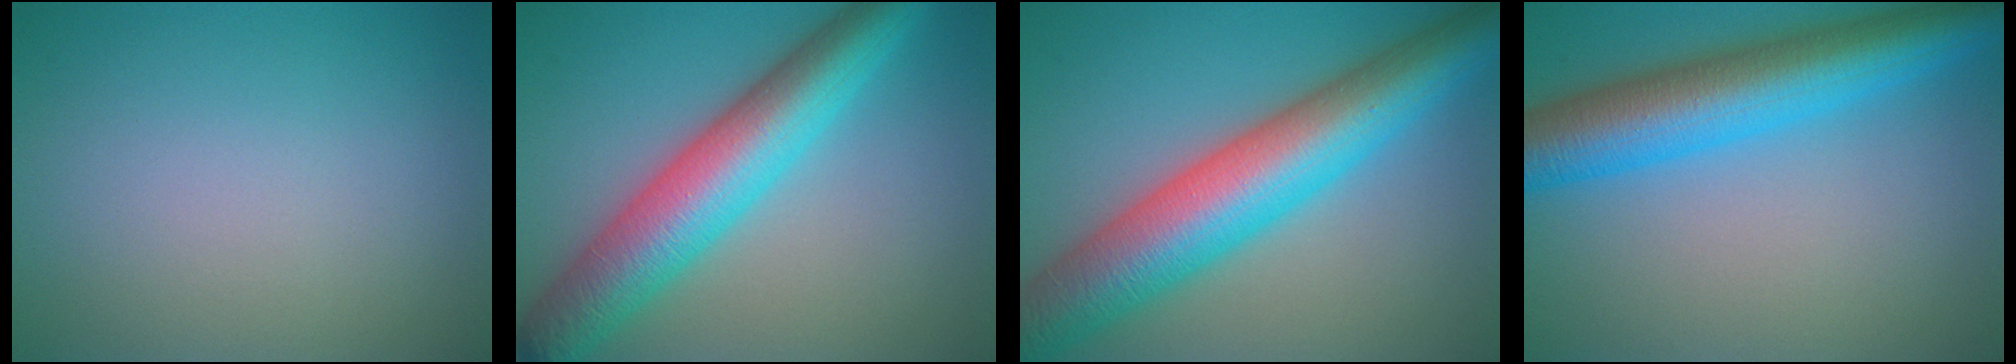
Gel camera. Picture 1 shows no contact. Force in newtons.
{"total": 9.0, "press": 9.0, "slide": 0.2}
{"total": 11.6, "press": 11.6, "slide": 0.4}
{"total": 9.2, "press": 9.2, "slide": 0.3}